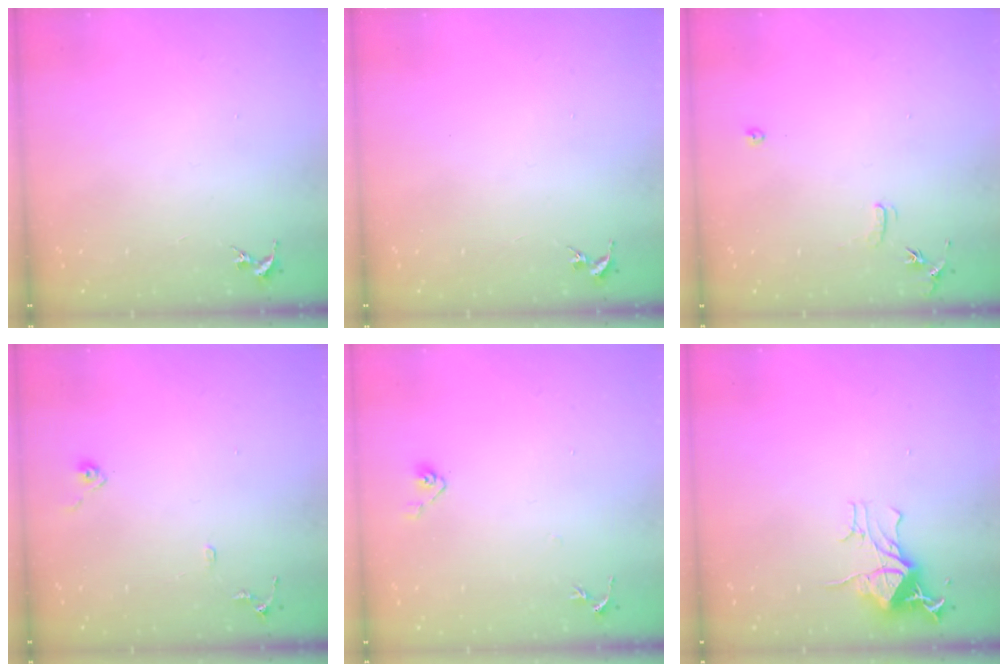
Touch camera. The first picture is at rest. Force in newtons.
{"total": 0.0}
{"total": 6.9, "press": 6.9, "slide": 0.7}
{"total": 8.0, "press": 8.0, "slide": 0.8}
{"total": 4.5, "press": 4.4, "slide": 0.8}
{"total": 11.3, "press": 11.3, "slide": 0.9}